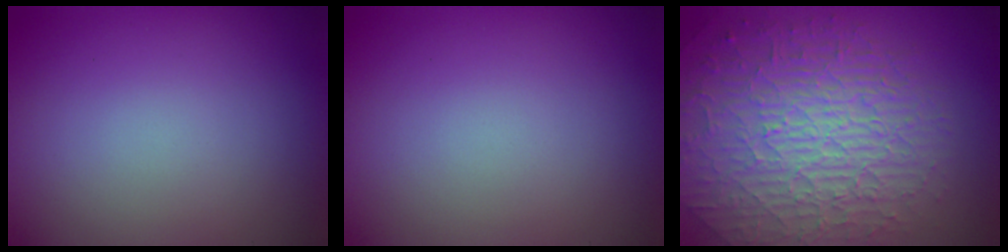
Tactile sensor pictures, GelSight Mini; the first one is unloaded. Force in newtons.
{"total": 0.0}
{"total": 9.8, "press": 6.4, "slide": 7.4}